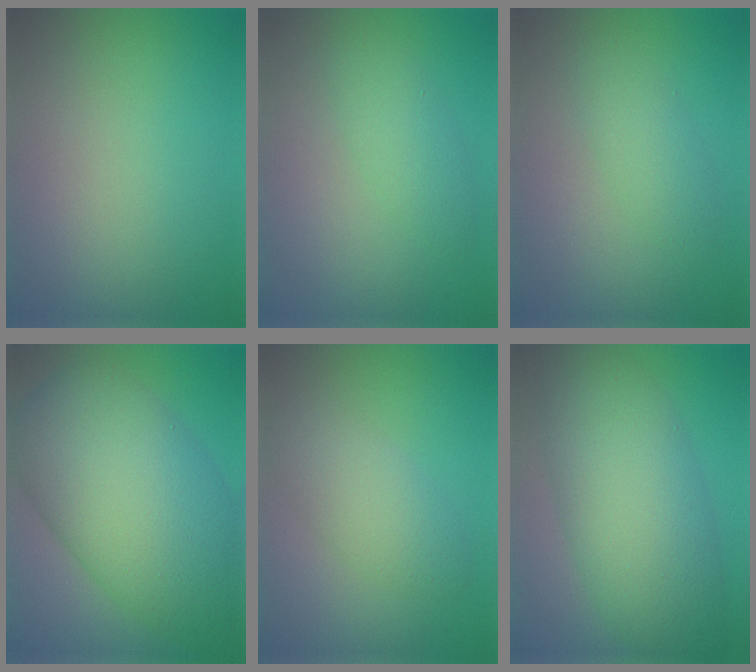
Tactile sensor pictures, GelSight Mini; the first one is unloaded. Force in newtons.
{"total": 2.5, "press": 2.5, "slide": 0.1}
{"total": 2.2, "press": 2.2, "slide": 0.1}
{"total": 15.1, "press": 15.1, "slide": 0.2}
{"total": 3.3, "press": 3.3, "slide": 0.2}
{"total": 9.9, "press": 9.9, "slide": 0.2}